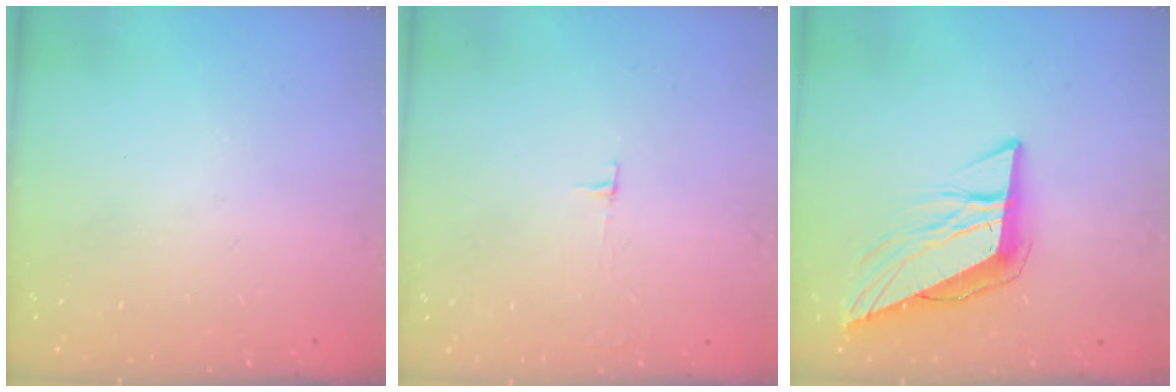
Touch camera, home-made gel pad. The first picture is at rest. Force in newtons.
{"total": 3.3, "press": 3.3, "slide": 0.4}
{"total": 9.9, "press": 9.9, "slide": 0.8}